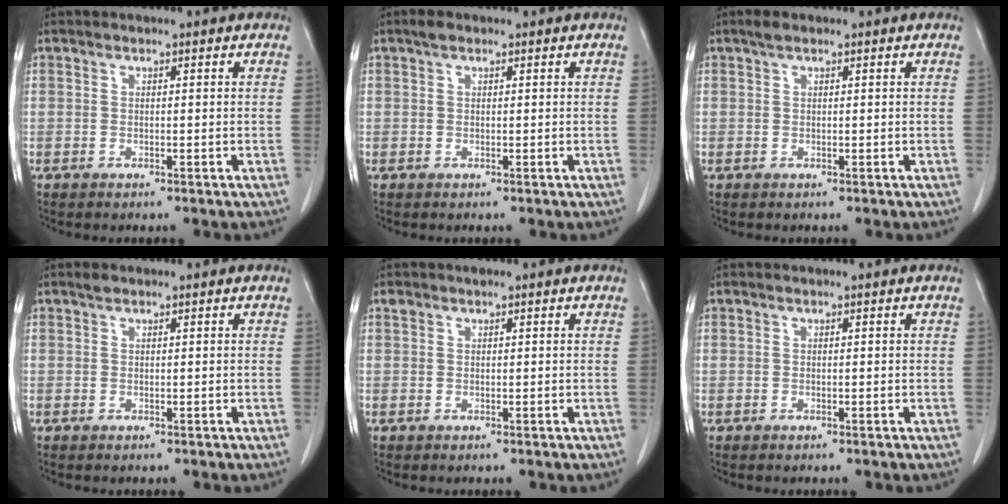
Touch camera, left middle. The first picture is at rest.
{"total": 1.1, "force": [0.7, 0.5, 0.5], "torque": [-0.011, 0.008, 0.011]}
{"total": 1.2, "force": [0.9, 0.4, 0.6], "torque": [-0.014, 0.009, 0.015]}
{"total": 0.7, "force": [0.6, 0.3, 0.2], "torque": [-0.007, 0.004, 0.011]}
{"total": 0.8, "force": [0.6, 0.4, 0.4], "torque": [-0.011, 0.017, 0.013]}
{"total": 0.0}